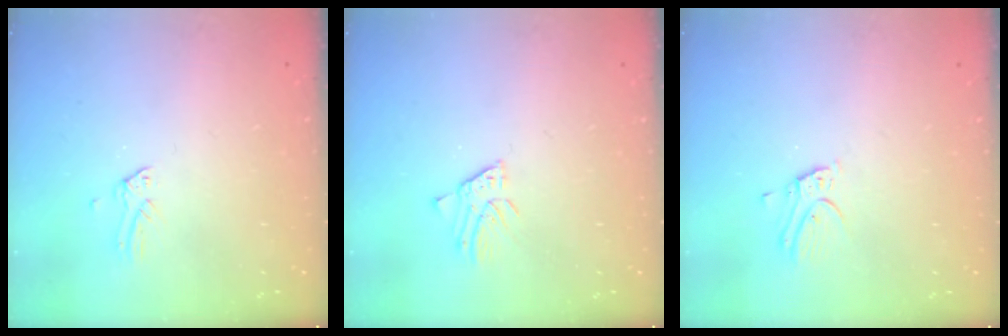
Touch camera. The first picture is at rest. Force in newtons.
{"total": 1.6, "press": 1.6, "slide": 0.0}
{"total": 4.3, "press": 4.2, "slide": 0.4}